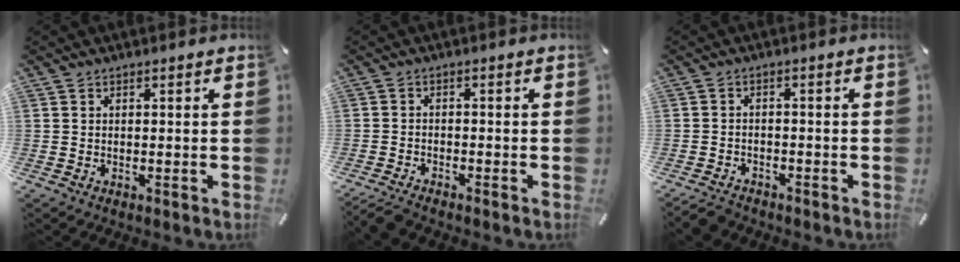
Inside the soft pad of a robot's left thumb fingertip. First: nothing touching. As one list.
[{"total": 3.5, "force": [-3.3, 0.4, 1.1], "torque": [-0.035, 0.002, -0.068]}, {"total": 3.3, "force": [-3.0, 1.2, 0.6], "torque": [-0.021, 0.013, -0.064]}]